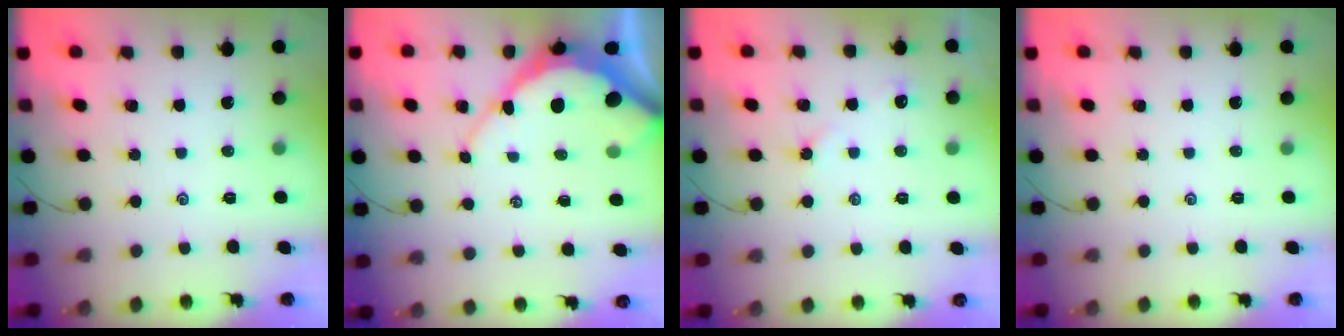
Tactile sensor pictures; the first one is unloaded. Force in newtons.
{"total": 9.2, "press": 9.2, "slide": 0.7}
{"total": 3.0, "press": 2.9, "slide": 0.4}
{"total": 0.0}